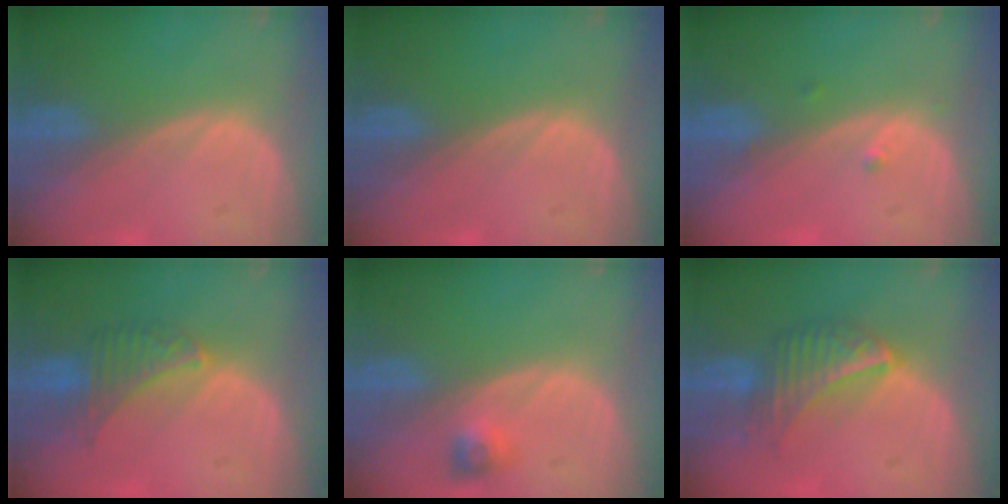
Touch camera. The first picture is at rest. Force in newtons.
{"total": 0.0}
{"total": 1.0, "press": 0.8, "slide": 0.6}
{"total": 5.1, "press": 5.1, "slide": 0.5}
{"total": 2.6, "press": 2.4, "slide": 1.0}
{"total": 6.4, "press": 6.3, "slide": 1.5}